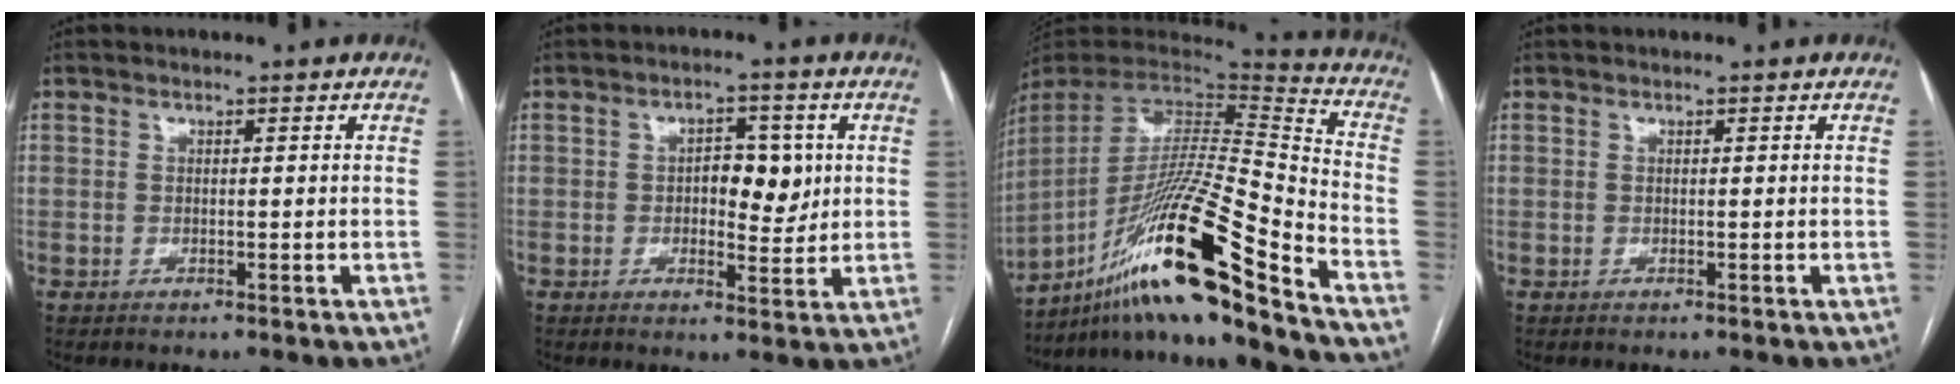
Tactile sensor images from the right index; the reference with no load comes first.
{"total": 6.0, "force": [0.8, 3.2, 5.0], "torque": [-0.067, 0.007, 0.013]}
{"total": 26.2, "force": [-17.7, -0.2, 19.3], "torque": [-0.345, -0.016, -0.318]}
{"total": 0.0}